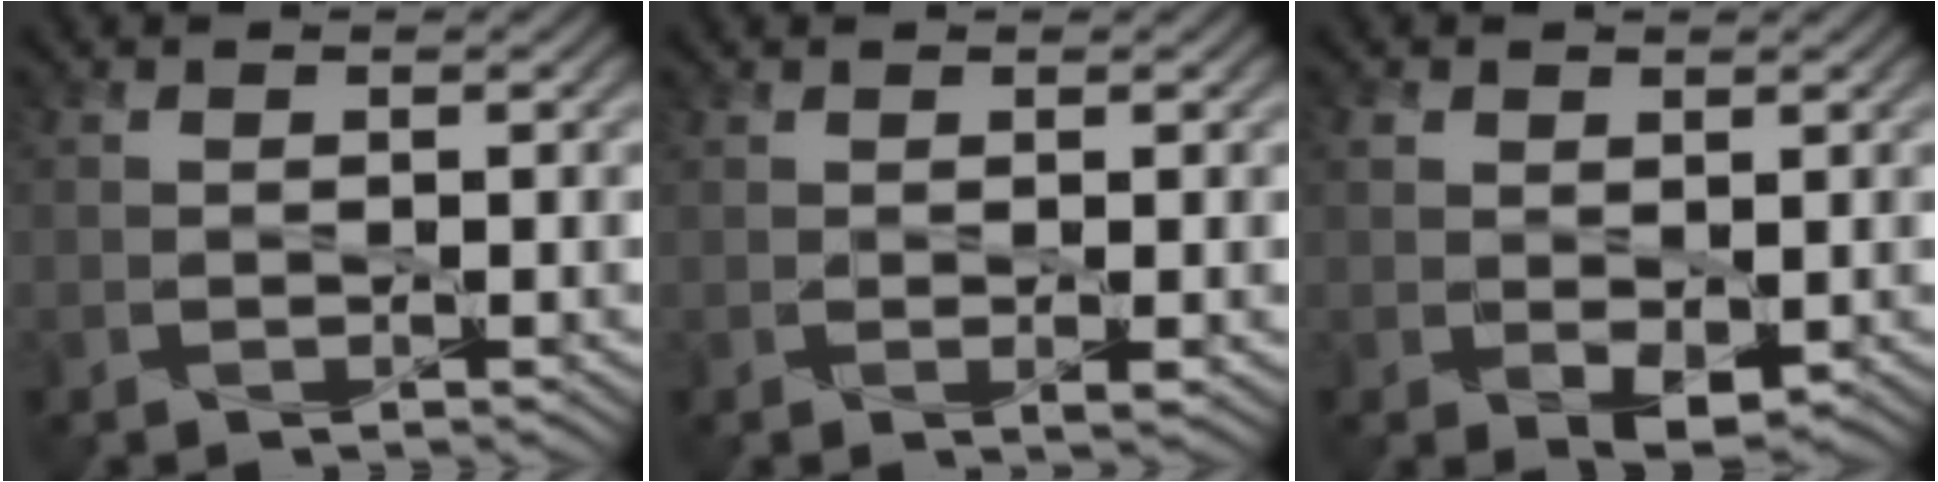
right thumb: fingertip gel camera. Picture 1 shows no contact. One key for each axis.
{"total": 0.9, "fx": 0.3, "fy": 0.1, "fz": 0.8, "tx": -0.016, "ty": 0.000, "tz": 0.005}
{"total": 3.0, "fx": 0.3, "fy": 2.2, "fz": 2.1, "tx": -0.047, "ty": -0.010, "tz": 0.010}